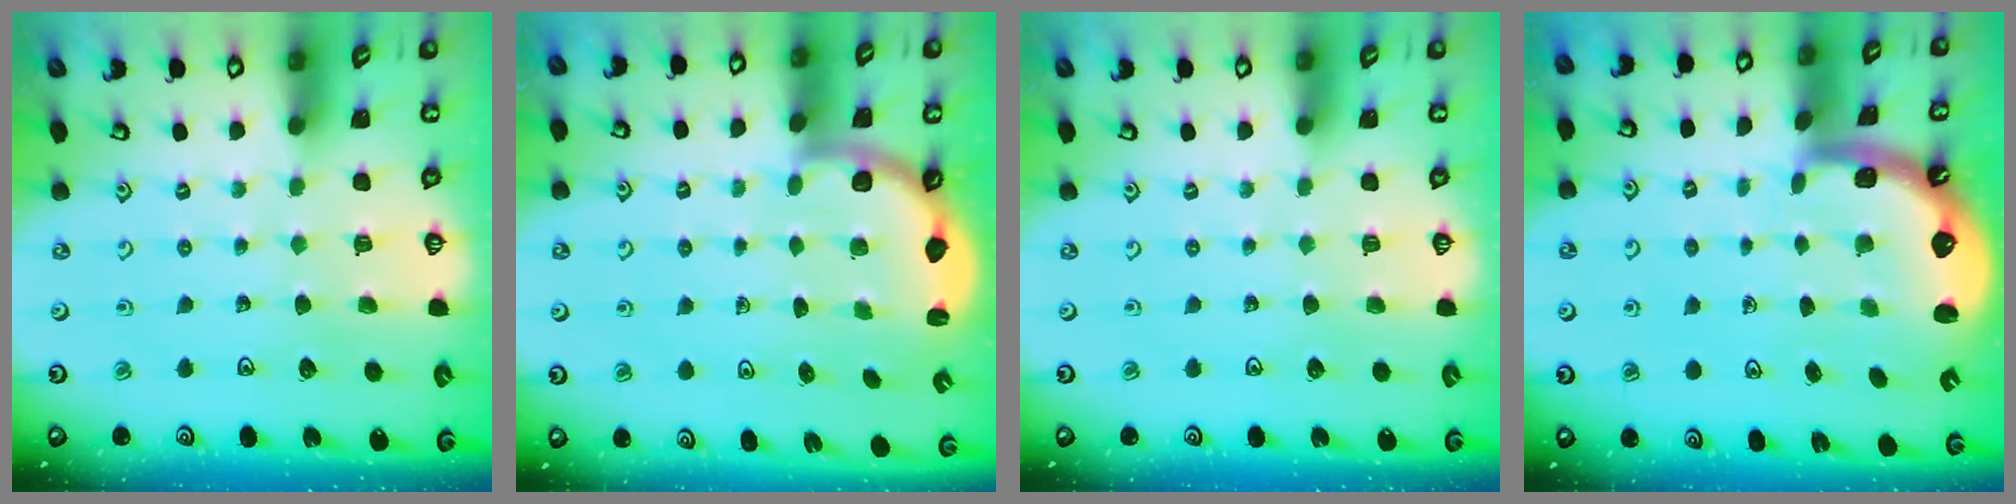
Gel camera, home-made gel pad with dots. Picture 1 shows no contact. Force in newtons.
{"total": 3.4, "press": 2.7, "slide": 2.1}
{"total": 0.0}
{"total": 1.6, "press": 1.4, "slide": 0.6}